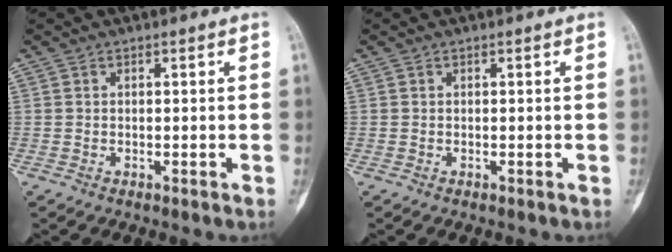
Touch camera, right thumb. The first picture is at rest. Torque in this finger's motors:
{"motor_torque": [0.10, 0.10, -0.04, -0.04, 0.00]}